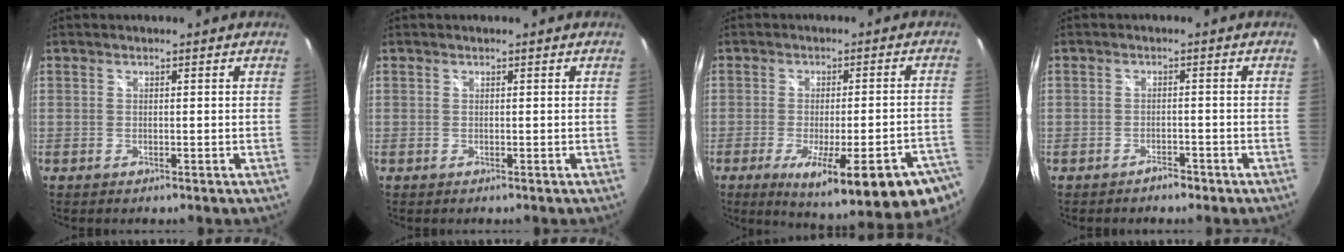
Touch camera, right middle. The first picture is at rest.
{"total": 0.0}
{"total": 21.6, "force": [-13.5, 4.3, 16.3], "torque": [-0.224, -0.059, -0.176]}
{"total": 2.0, "force": [-1.7, 1.0, 0.3], "torque": [-0.008, 0.005, -0.023]}